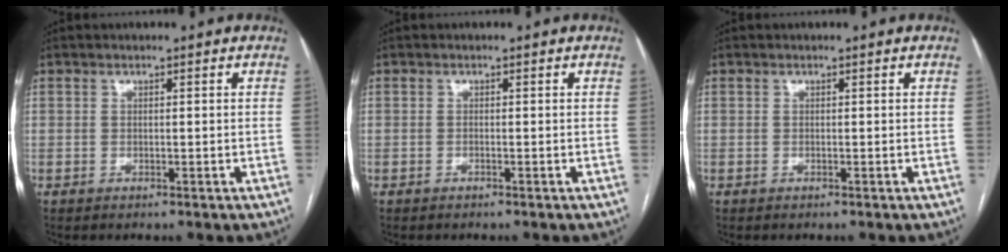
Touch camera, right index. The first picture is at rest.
{"total": 0.0}
{"total": 0.0}